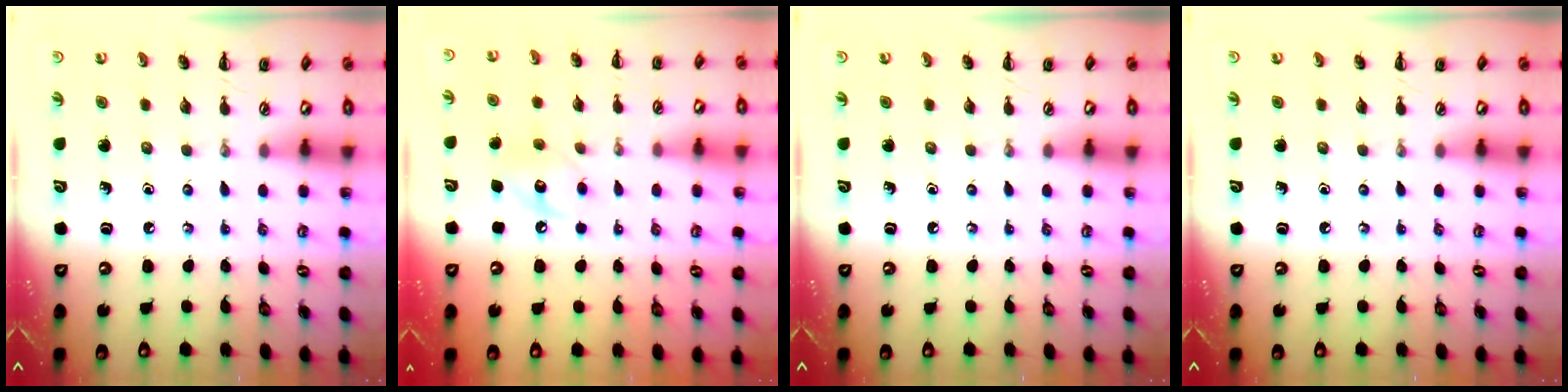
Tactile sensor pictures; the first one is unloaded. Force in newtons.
{"total": 8.7, "press": 8.7, "slide": 0.7}
{"total": 0.0}
{"total": 0.0}